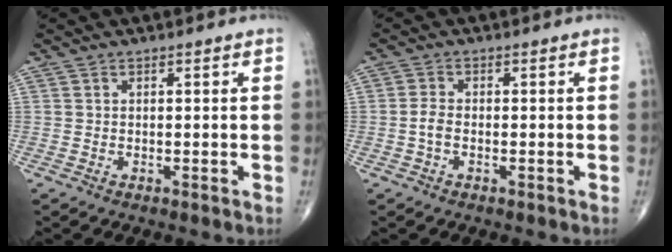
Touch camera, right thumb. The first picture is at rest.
{"total": 2.2, "force": [-0.6, 1.2, 1.8], "torque": [-0.040, 0.005, -0.015]}